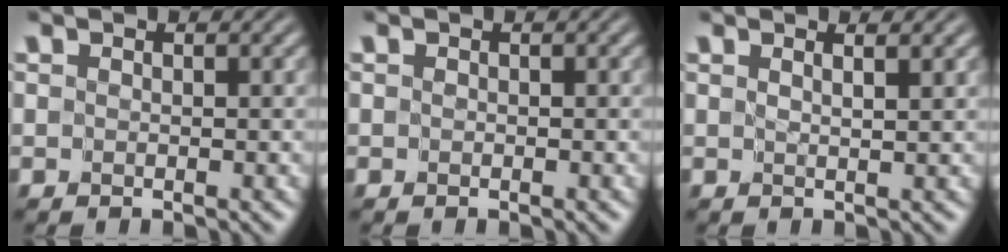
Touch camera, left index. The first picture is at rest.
{"total": 0.0}
{"total": 1.3, "force": [1.1, 0.1, 0.7], "torque": [-0.004, 0.002, 0.006]}